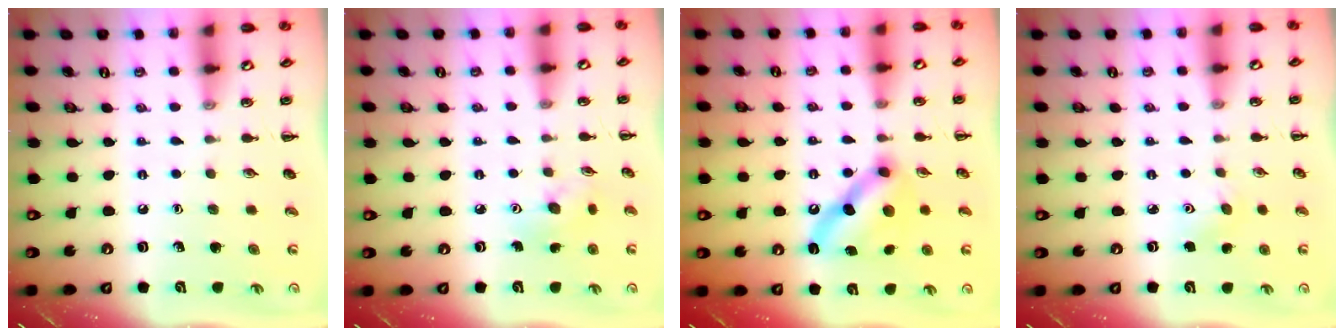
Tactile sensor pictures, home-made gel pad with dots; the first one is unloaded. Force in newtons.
{"total": 4.8, "press": 4.7, "slide": 0.4}
{"total": 11.7, "press": 11.7, "slide": 1.2}
{"total": 4.9, "press": 4.7, "slide": 1.4}